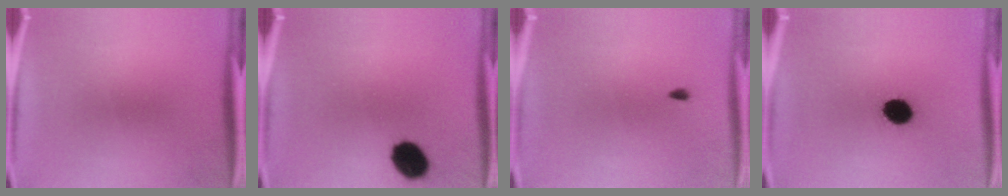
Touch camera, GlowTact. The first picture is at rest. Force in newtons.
{"total": 9.2}
{"total": 0.6}
{"total": 6.7}